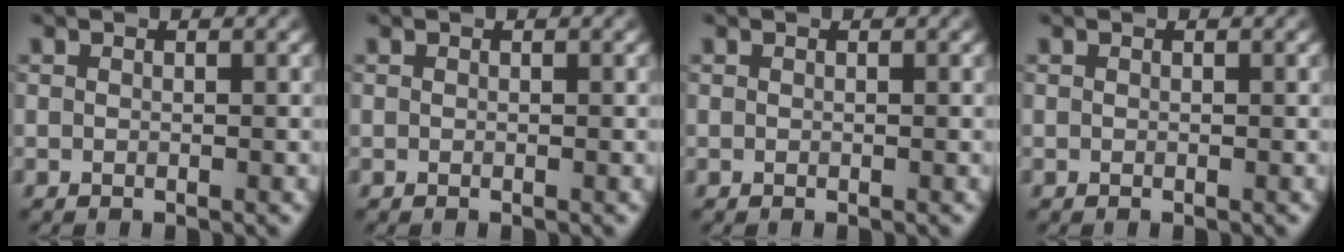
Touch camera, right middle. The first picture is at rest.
{"total": 0.0}
{"total": 0.0}
{"total": 0.0}